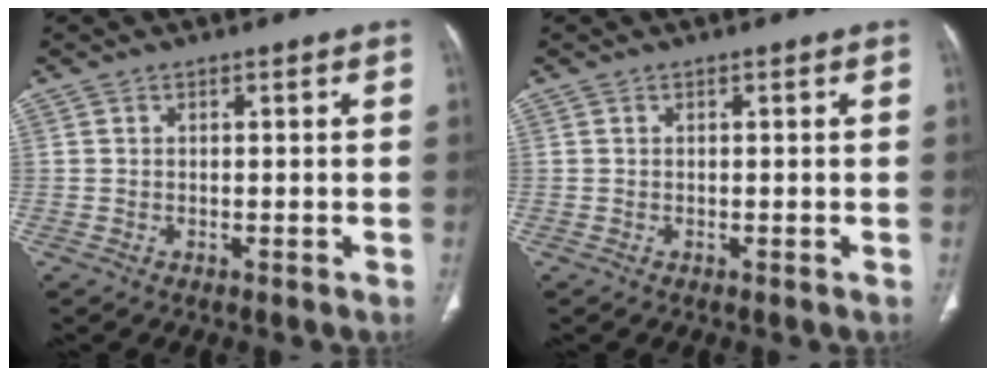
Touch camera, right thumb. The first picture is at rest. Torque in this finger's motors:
{"motor_torque": [0.08, 0.08, -0.01, -0.02, 0.00]}